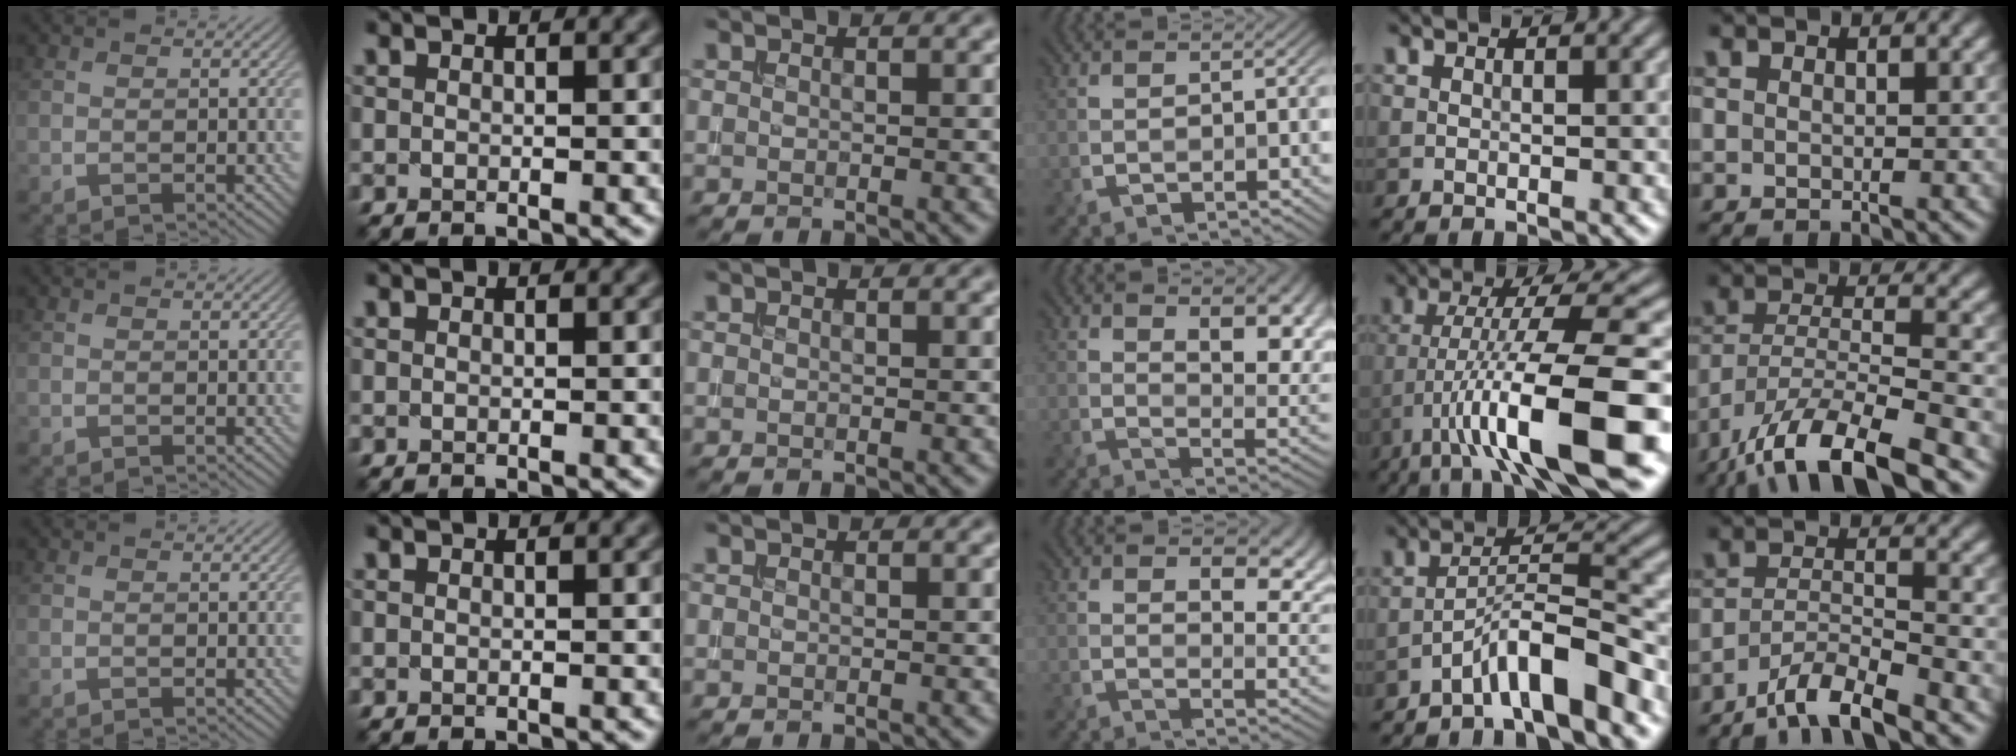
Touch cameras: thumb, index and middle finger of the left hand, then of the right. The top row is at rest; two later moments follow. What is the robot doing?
{"motion": "extract", "object": "bucket"}